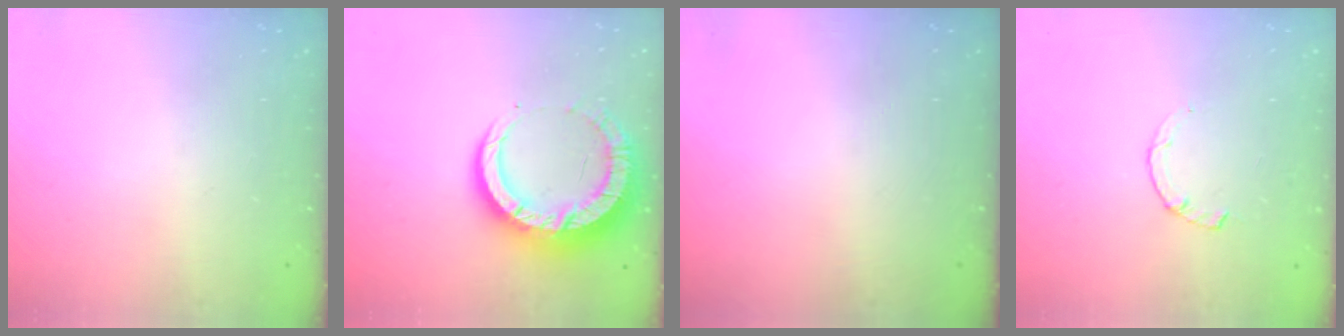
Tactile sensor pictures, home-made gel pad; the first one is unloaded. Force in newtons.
{"total": 13.3, "press": 13.2, "slide": 1.3}
{"total": 0.0}
{"total": 1.0, "press": 0.9, "slide": 0.2}